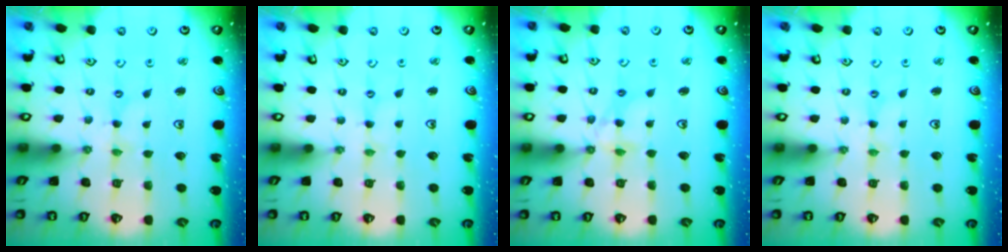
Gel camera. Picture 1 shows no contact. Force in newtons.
{"total": 0.0}
{"total": 6.8, "press": 6.8, "slide": 0.6}
{"total": 0.0}